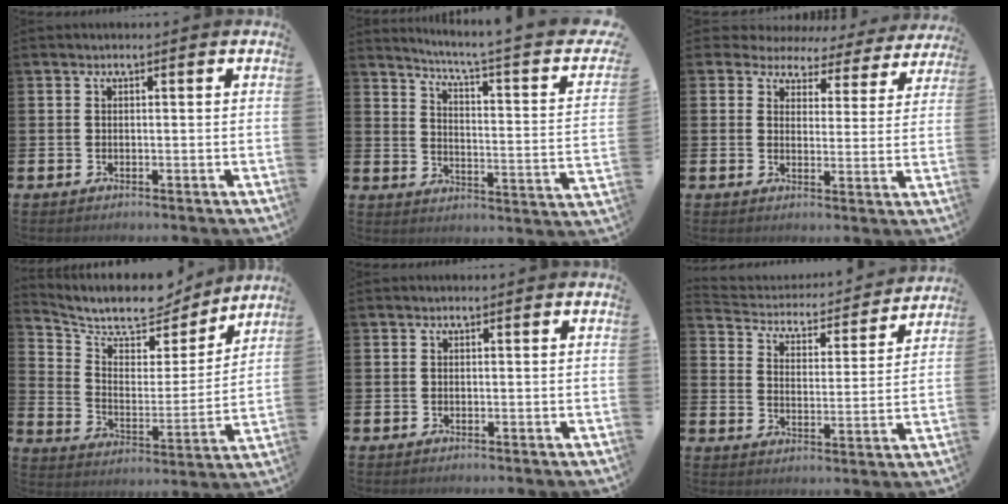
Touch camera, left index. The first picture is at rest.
{"total": 4.7, "force": [3.3, -0.5, 3.3], "torque": [-0.067, -0.041, 0.042]}
{"total": 3.6, "force": [3.0, 1.9, 0.0], "torque": [-0.019, -0.025, 0.047]}
{"total": 10.0, "force": [9.0, 3.3, 2.8], "torque": [-0.088, -0.067, 0.154]}
{"total": 0.0}
{"total": 4.5, "force": [4.3, 1.2, 0.4], "torque": [-0.040, -0.041, 0.067]}